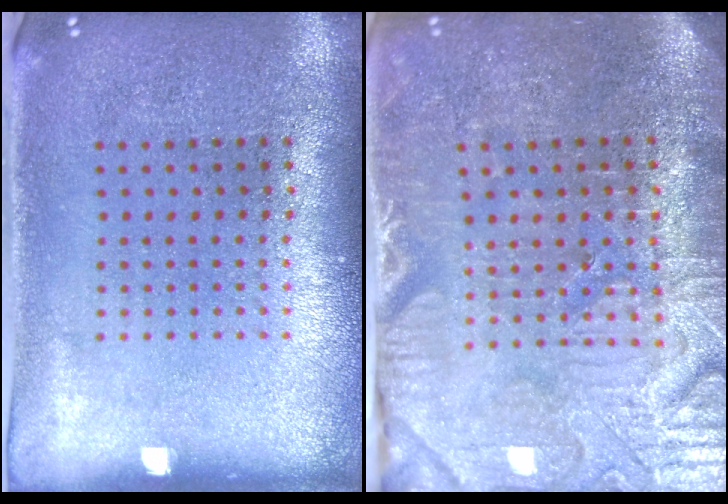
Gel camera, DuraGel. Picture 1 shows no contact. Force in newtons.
{"total": 4.0, "press": 3.9, "slide": 1.0}